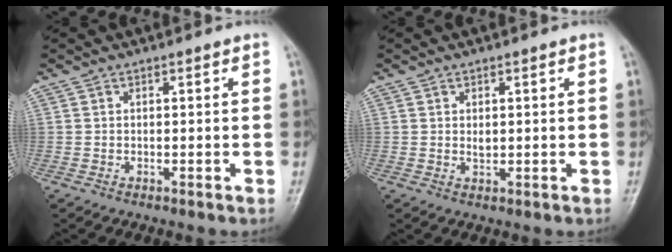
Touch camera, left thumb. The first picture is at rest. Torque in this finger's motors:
{"motor_torque": [-0.02, 0.05, 0.08, 0.07, 0.00]}